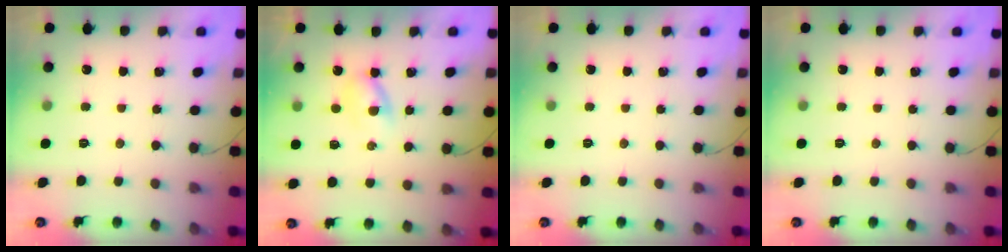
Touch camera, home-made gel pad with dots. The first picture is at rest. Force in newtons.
{"total": 2.7, "press": 2.5, "slide": 1.1}
{"total": 0.0}
{"total": 0.0}